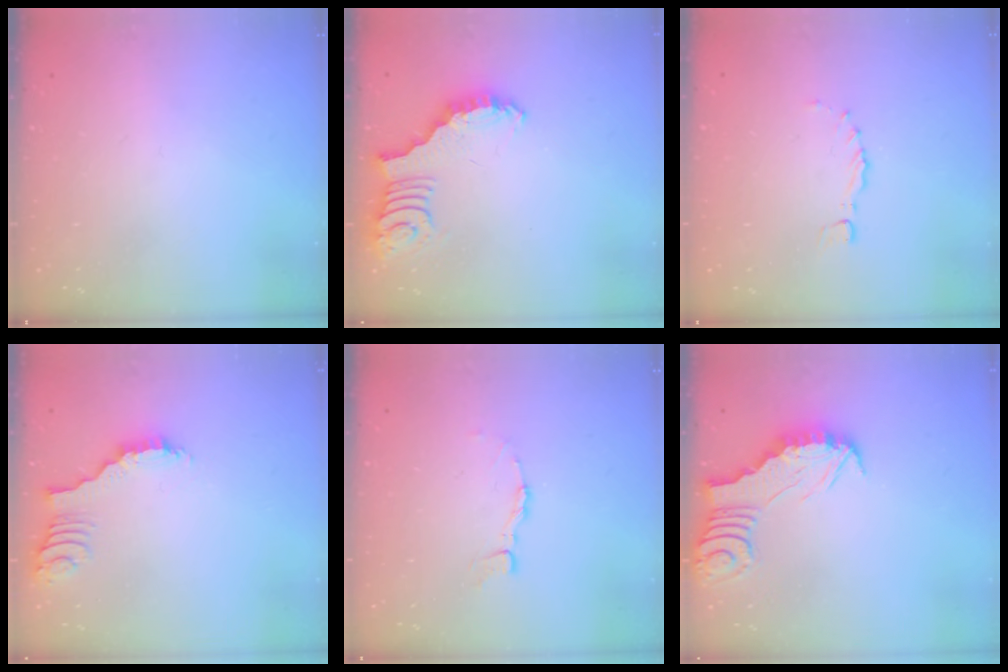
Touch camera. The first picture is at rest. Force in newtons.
{"total": 2.6, "press": 2.5, "slide": 0.5}
{"total": 0.0}
{"total": 2.2, "press": 2.1, "slide": 0.4}
{"total": 4.4, "press": 4.4, "slide": 0.1}
{"total": 2.5, "press": 2.5, "slide": 0.2}